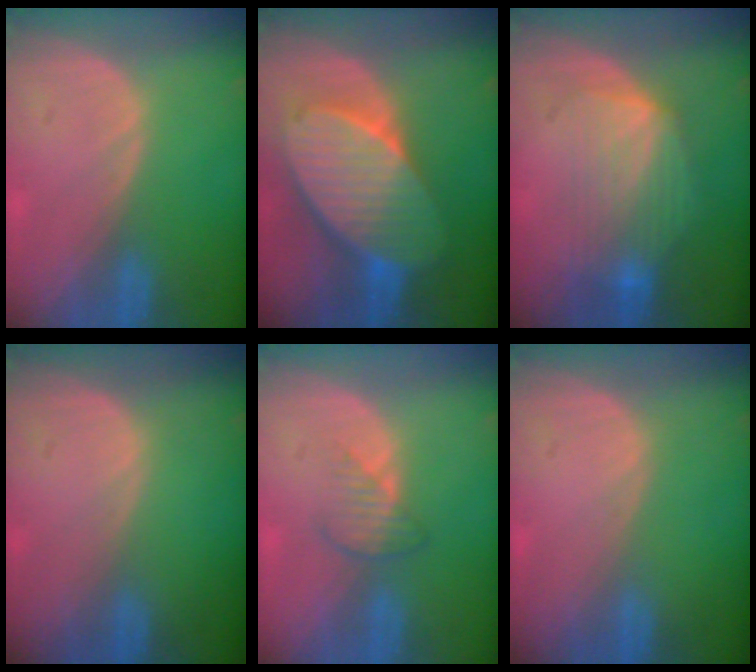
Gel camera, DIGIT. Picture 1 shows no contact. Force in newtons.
{"total": 10.8, "press": 10.8, "slide": 0.6}
{"total": 7.3, "press": 7.2, "slide": 1.3}
{"total": 0.0}
{"total": 3.0, "press": 2.8, "slide": 1.1}
{"total": 0.0}